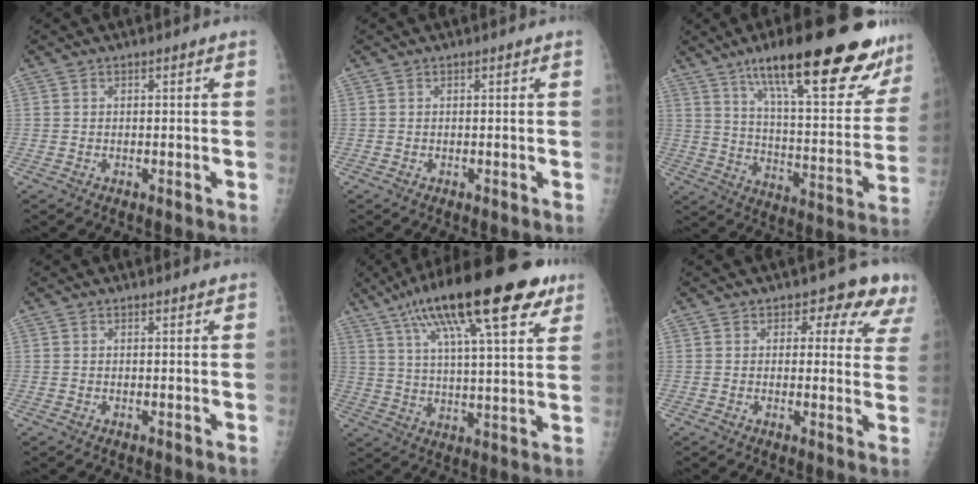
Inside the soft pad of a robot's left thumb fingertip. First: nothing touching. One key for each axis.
{"total": 0.0}
{"total": 29.1, "fx": 18.8, "fy": 7.3, "fz": 21.0, "tx": -0.271, "ty": -0.053, "tz": 0.281}
{"total": 0.8, "fx": 0.7, "fy": 0.2, "fz": 0.2, "tx": -0.003, "ty": -0.001, "tz": 0.011}
{"total": 24.3, "fx": 13.8, "fy": 6.5, "fz": 18.9, "tx": -0.294, "ty": -0.011, "tz": 0.220}
{"total": 9.1, "fx": 6.5, "fy": 5.2, "fz": 3.7, "tx": 0.013, "ty": -0.025, "tz": 0.051}